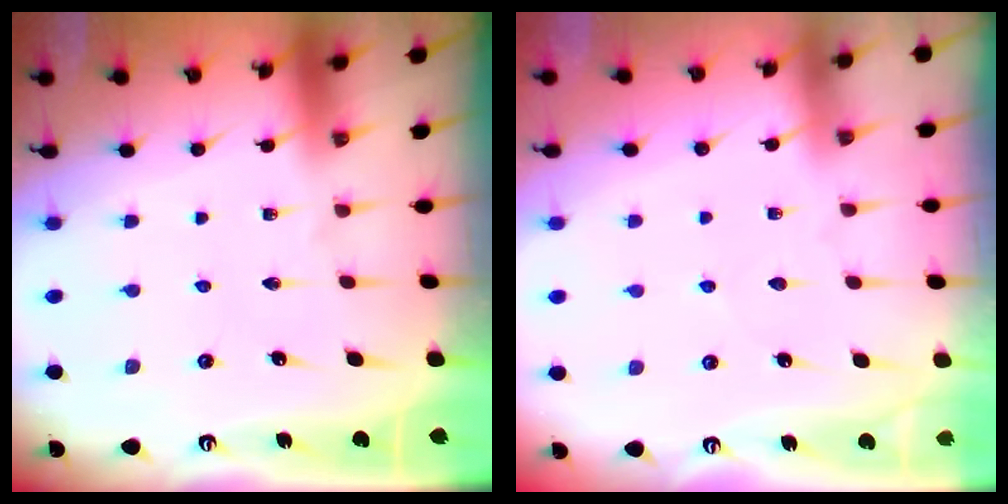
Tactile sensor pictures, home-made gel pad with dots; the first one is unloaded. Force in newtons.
{"total": 2.3, "press": 2.3, "slide": 0.4}